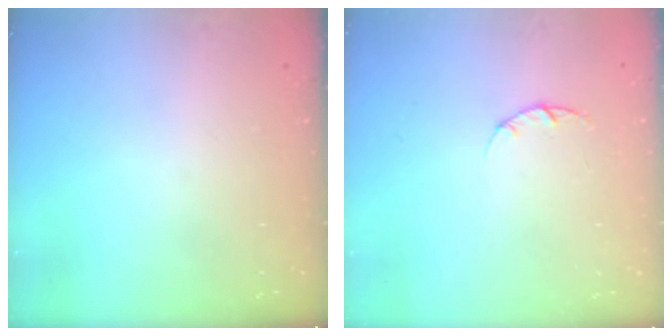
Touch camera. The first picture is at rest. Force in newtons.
{"total": 3.0, "press": 3.0, "slide": 0.4}